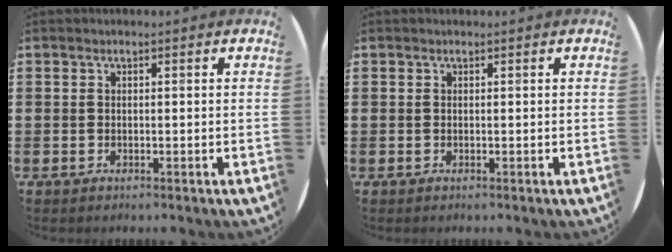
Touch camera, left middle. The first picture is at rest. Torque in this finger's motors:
{"motor_torque": [-0.08, -0.09, -0.03, -0.01]}